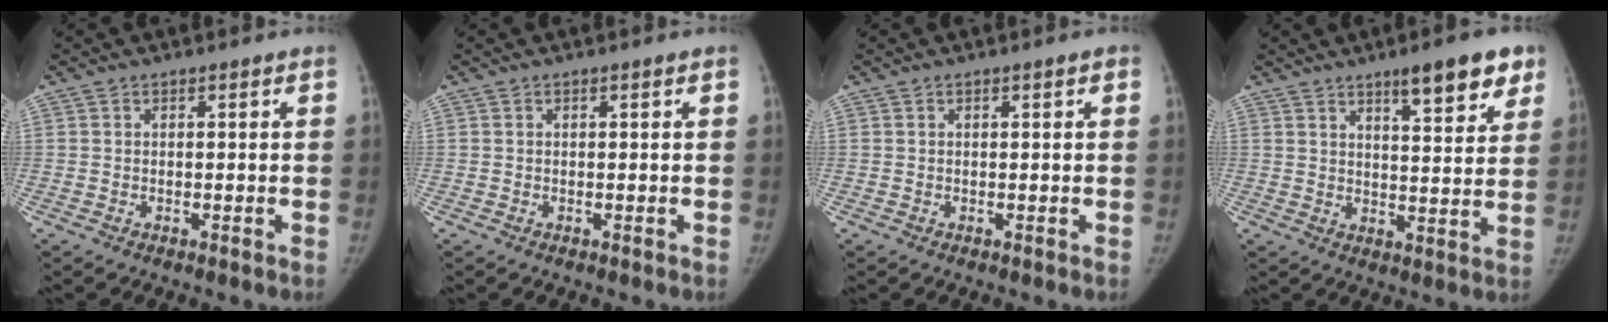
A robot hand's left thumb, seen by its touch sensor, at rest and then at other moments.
{"total": 0.0}
{"total": 0.7, "force": [0.3, 0.1, 0.6], "torque": [-0.009, 0.001, 0.004]}
{"total": 13.3, "force": [8.5, 3.6, 9.6], "torque": [-0.099, -0.038, 0.121]}